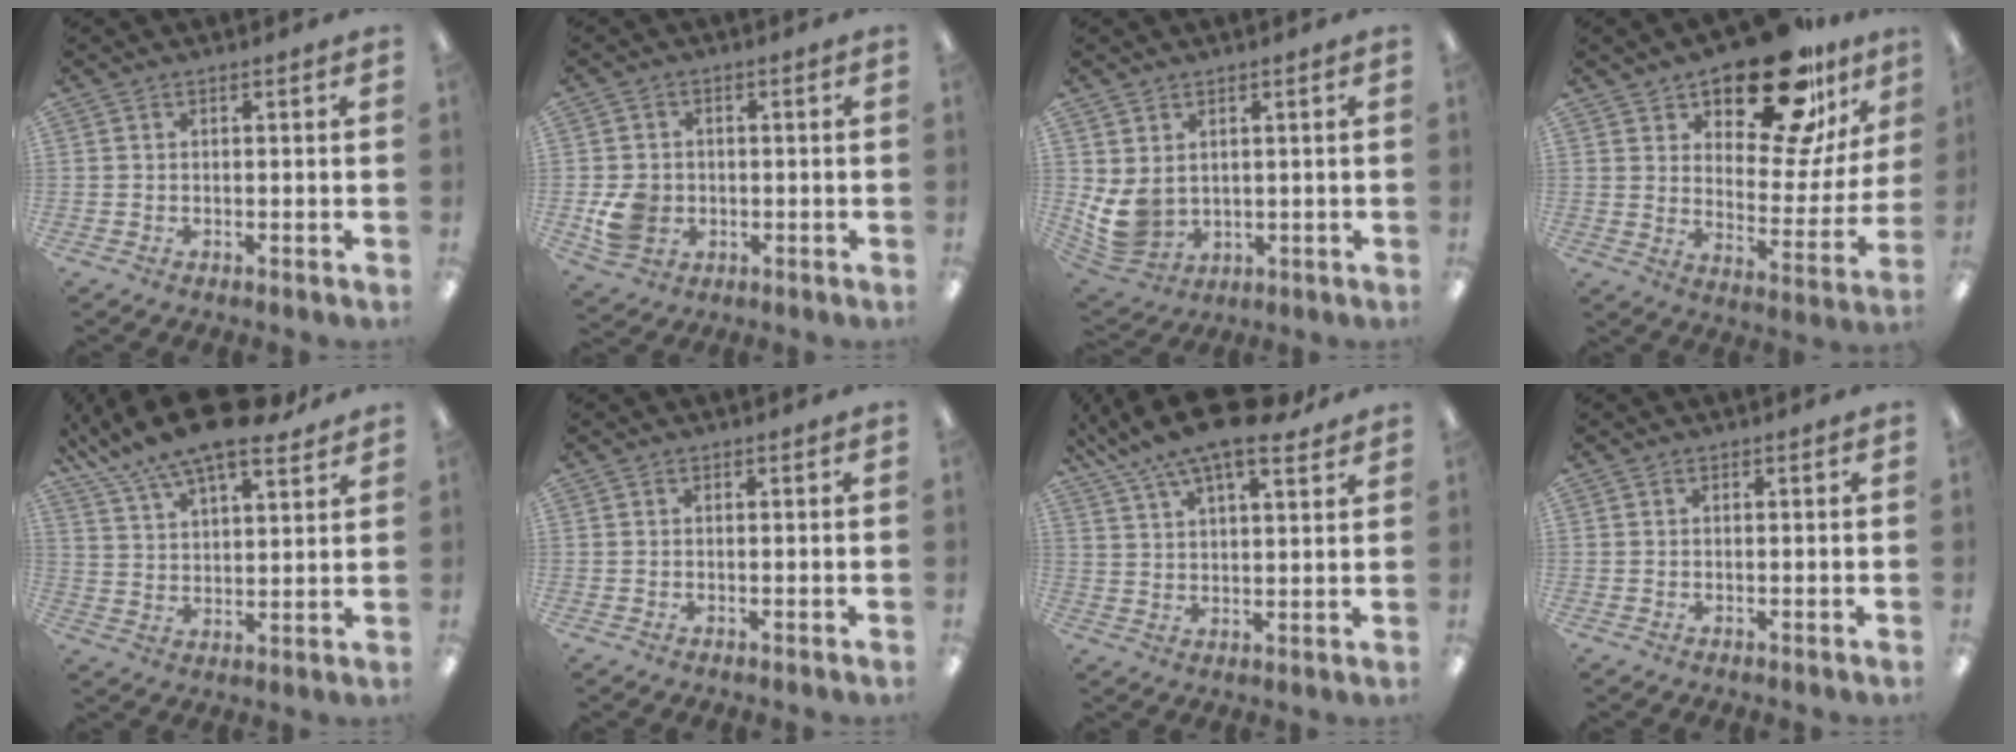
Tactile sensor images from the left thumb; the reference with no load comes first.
{"total": 6.8, "force": [-1.2, 6.0, 3.0], "torque": [-0.043, 0.007, -0.018]}
{"total": 8.0, "force": [2.0, 6.2, 4.7], "torque": [-0.121, -0.009, 0.045]}
{"total": 22.1, "force": [16.8, 8.2, 11.8], "torque": [-0.176, -0.114, 0.279]}
{"total": 16.6, "force": [13.2, 4.5, 9.0], "torque": [-0.173, -0.070, 0.231]}
{"total": 0.0}
{"total": 14.7, "force": [11.3, 3.6, 8.7], "torque": [-0.160, -0.052, 0.194]}
{"total": 0.0}